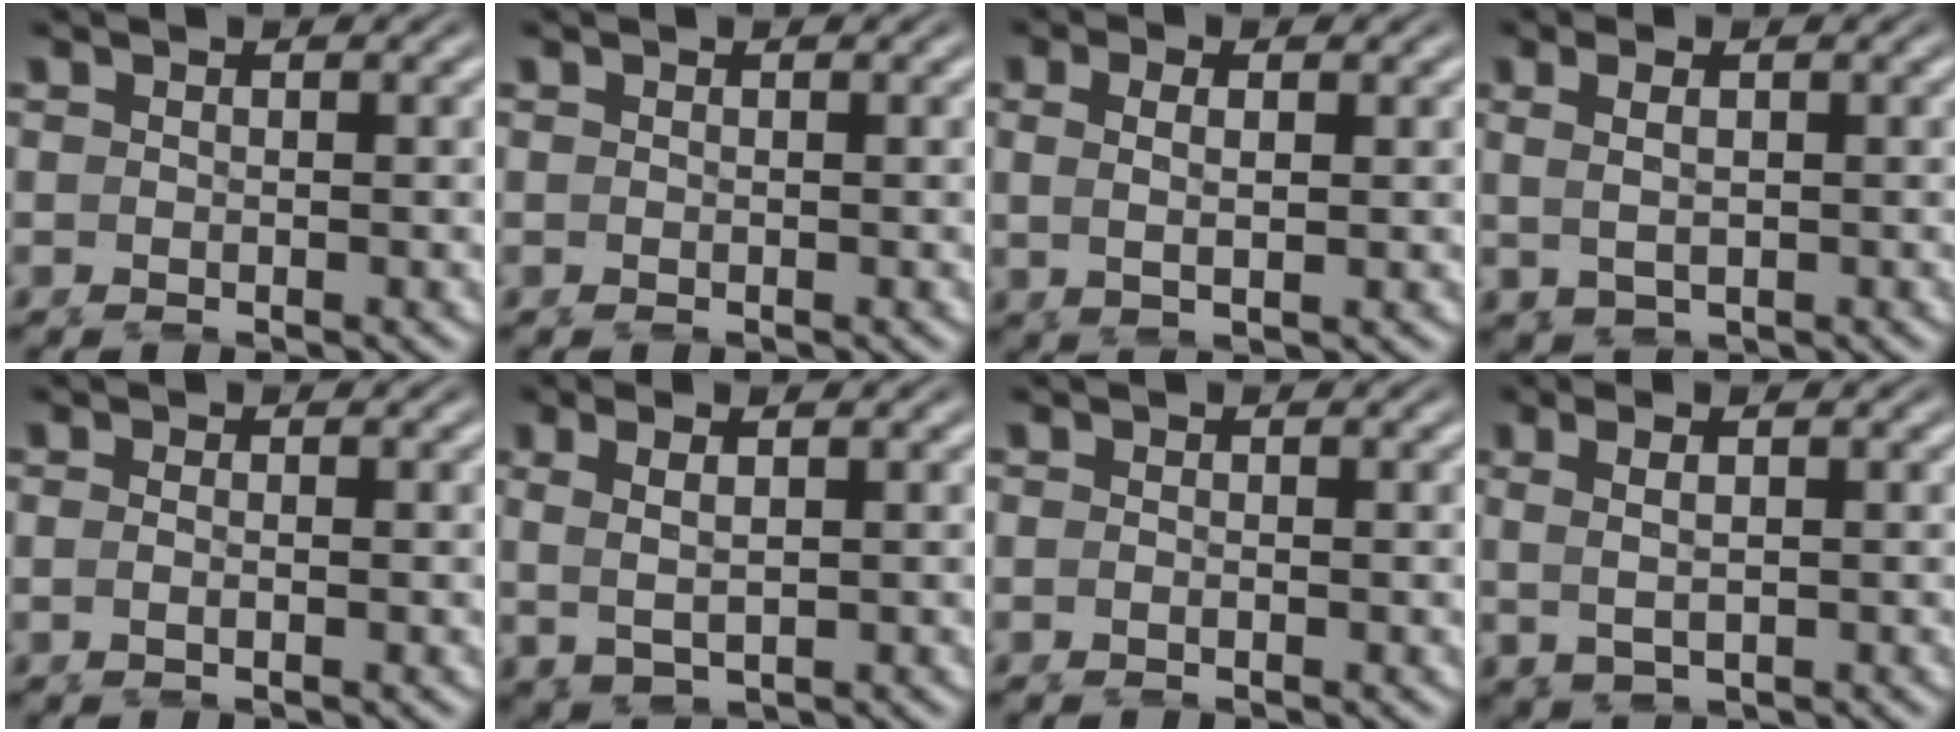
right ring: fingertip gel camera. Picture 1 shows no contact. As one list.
[{"total": 0.0}, {"total": 2.5, "force": [0.2, 1.0, 2.3], "torque": [-0.044, -0.001, 0.005]}, {"total": 2.7, "force": [0.3, 1.6, 2.1], "torque": [-0.043, 0.003, 0.008]}, {"total": 0.9, "force": [-0.5, 0.3, 0.7], "torque": [-0.019, -0.004, -0.014]}, {"total": 3.7, "force": [0.4, 2.1, 2.9], "torque": [-0.061, 0.003, 0.008]}, {"total": 0.7, "force": [-0.4, 0.5, 0.3], "torque": [-0.015, 0.001, -0.013]}, {"total": 2.8, "force": [0.3, 1.5, 2.4], "torque": [-0.047, 0.005, 0.006]}]